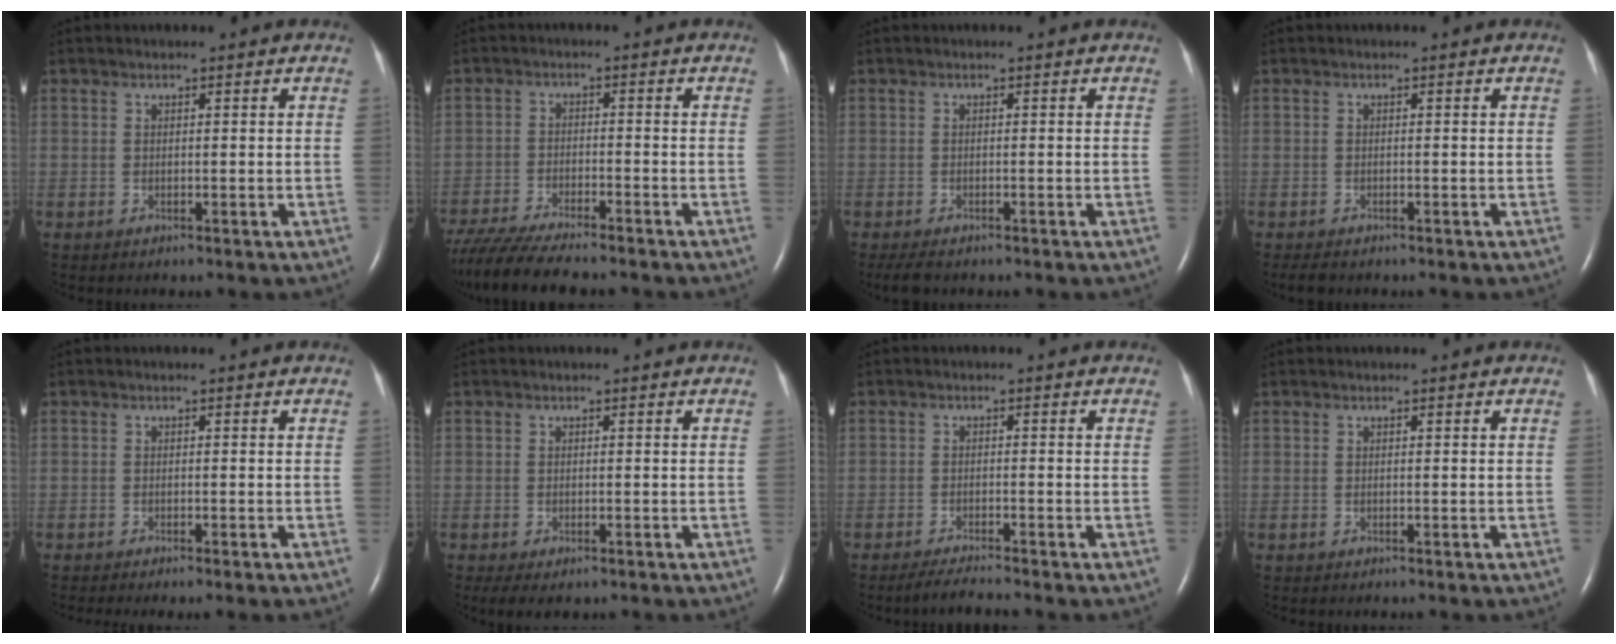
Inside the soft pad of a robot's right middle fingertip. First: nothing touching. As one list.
[{"total": 13.2, "force": [-11.3, 1.8, 6.5], "torque": [-0.114, -0.028, -0.177]}, {"total": 2.8, "force": [-2.2, 1.0, 1.5], "torque": [-0.031, -0.008, -0.031]}, {"total": 1.4, "force": [-1.2, 0.5, 0.6], "torque": [-0.016, -0.004, -0.016]}, {"total": 3.1, "force": [-2.6, -0.4, 1.7], "torque": [-0.019, 0.000, -0.034]}, {"total": 3.2, "force": [-2.1, 1.4, 2.0], "torque": [-0.036, -0.010, -0.026]}, {"total": 2.9, "force": [-2.7, -0.4, 1.0], "torque": [-0.030, -0.017, -0.047]}, {"total": 0.0}]